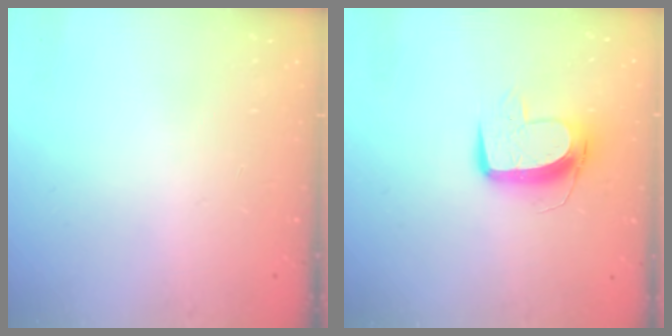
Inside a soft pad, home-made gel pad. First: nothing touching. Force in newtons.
{"total": 10.3, "press": 10.2, "slide": 1.1}